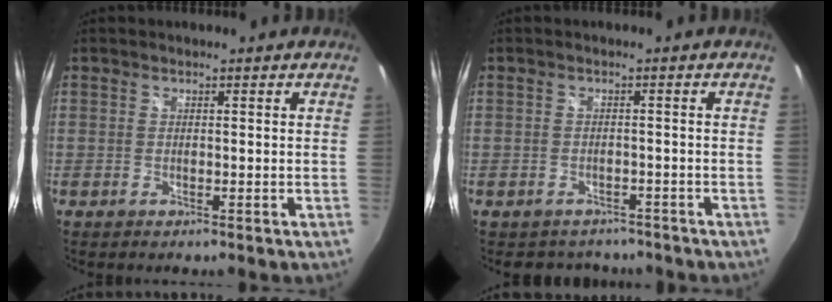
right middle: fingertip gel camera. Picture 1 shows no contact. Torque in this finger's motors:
{"motor_torque": [0.44, -0.62, 0.01, 0.00]}